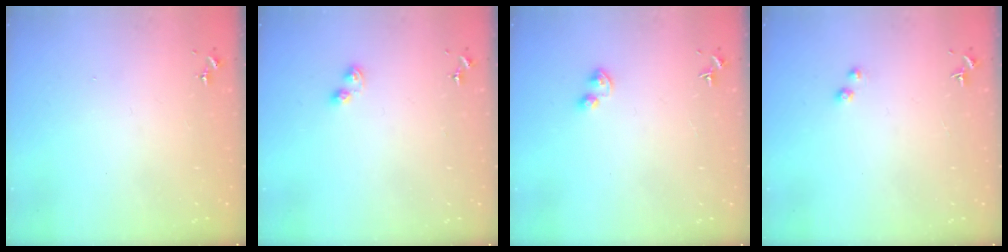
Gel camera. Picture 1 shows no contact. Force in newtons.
{"total": 3.1, "press": 3.1, "slide": 0.6}
{"total": 3.8, "press": 3.8, "slide": 0.6}
{"total": 1.0, "press": 1.0, "slide": 0.1}